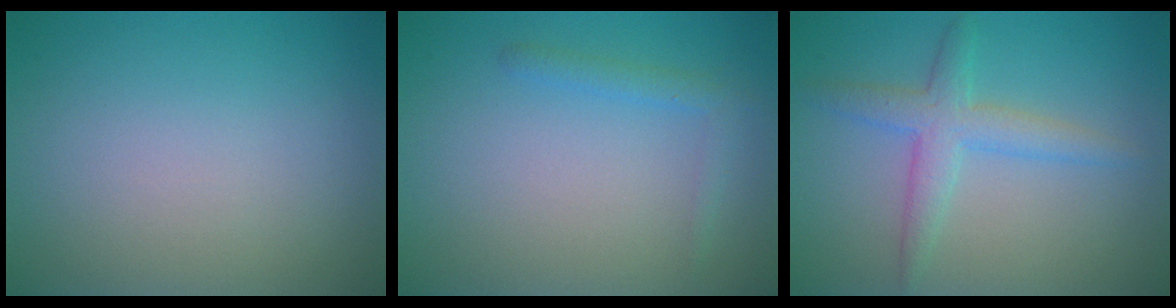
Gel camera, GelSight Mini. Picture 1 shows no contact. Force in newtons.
{"total": 1.5, "press": 1.5, "slide": 0.1}
{"total": 3.2, "press": 3.2, "slide": 0.1}